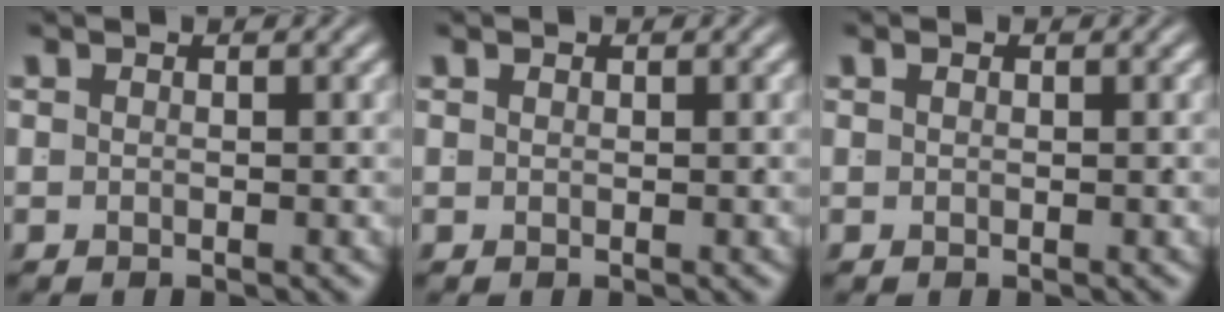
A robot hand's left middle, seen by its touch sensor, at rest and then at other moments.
{"total": 0.0}
{"total": 0.0}